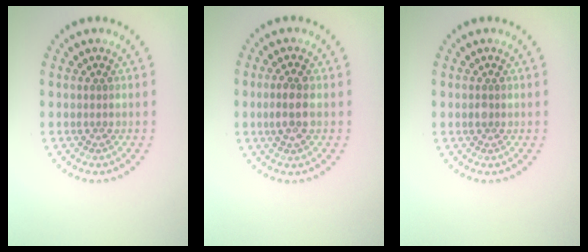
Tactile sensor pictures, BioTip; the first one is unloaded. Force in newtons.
{"total": 2.5, "press": 2.4, "slide": 0.5}
{"total": 0.8, "press": 0.8, "slide": 0.1}